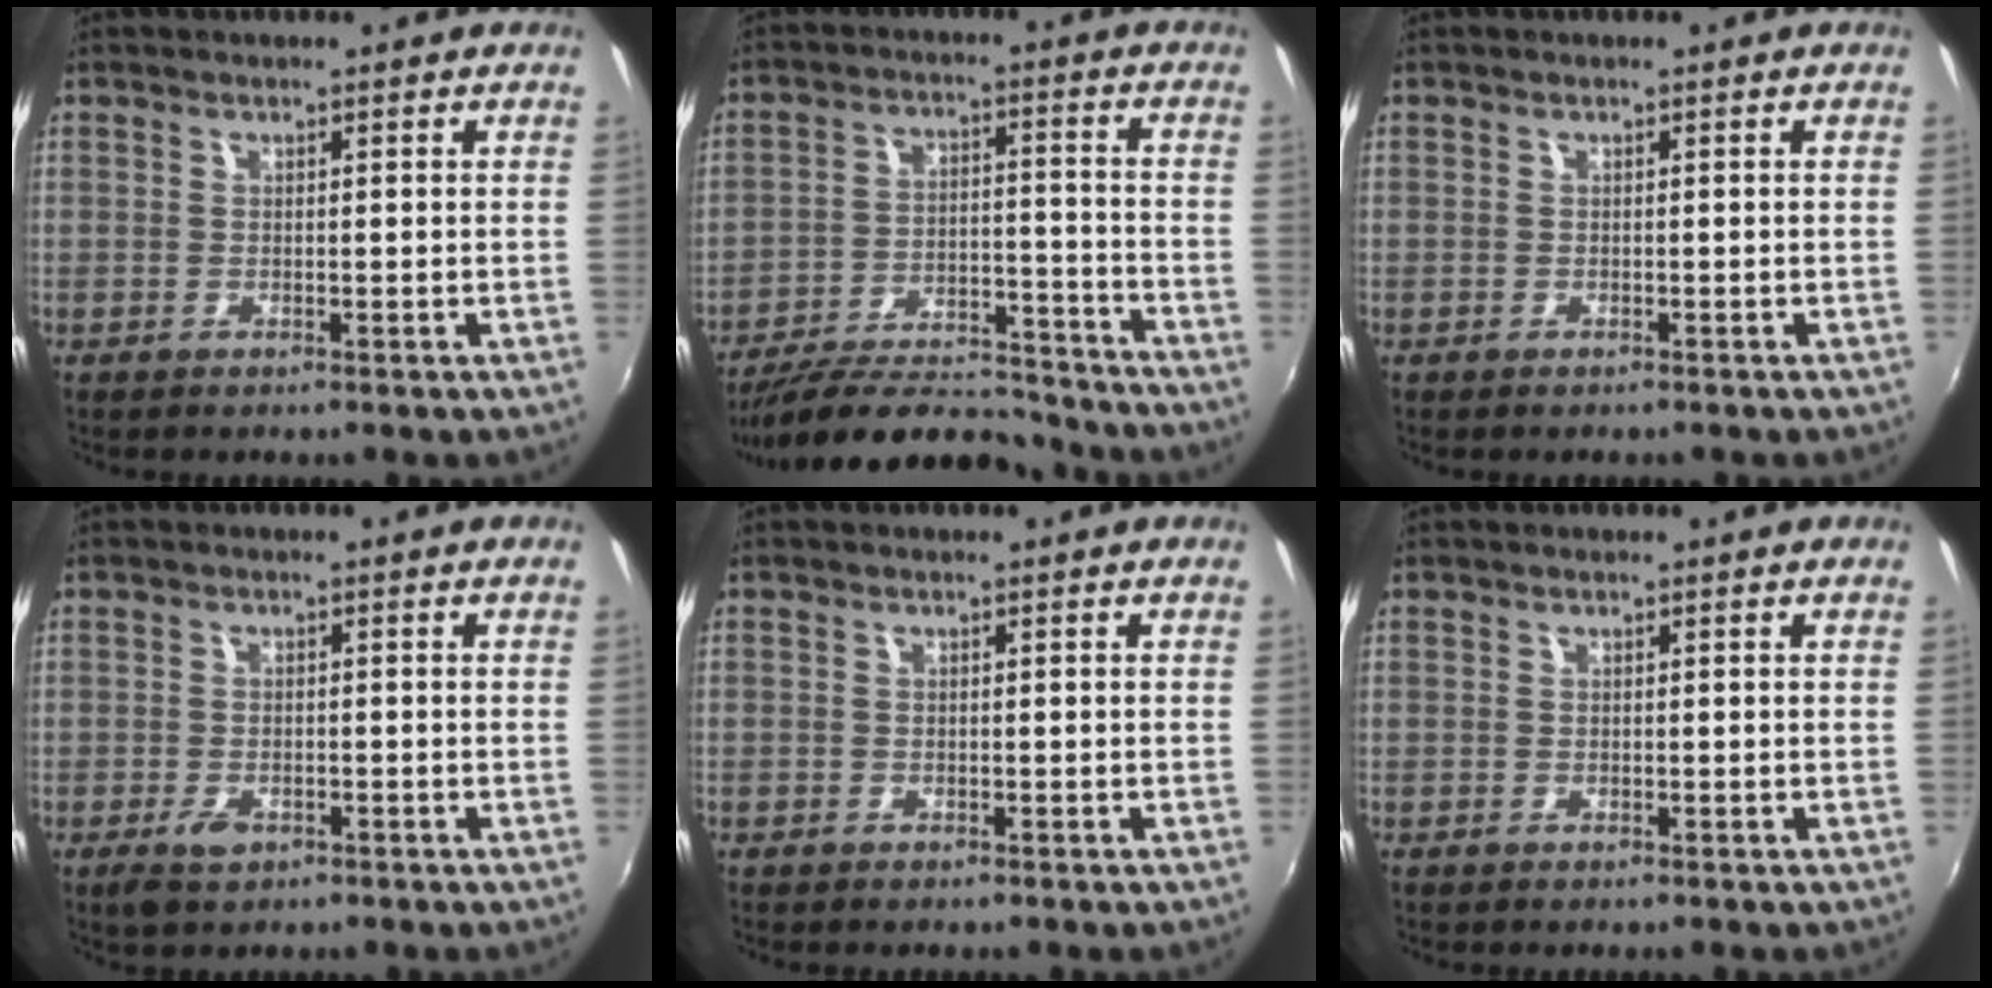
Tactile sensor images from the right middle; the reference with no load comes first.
{"total": 18.7, "force": [-16.9, 4.4, 6.6], "torque": [-0.132, 0.000, -0.246]}
{"total": 0.5, "force": [-0.5, 0.2, 0.1], "torque": [-0.002, -0.001, -0.007]}
{"total": 3.5, "force": [-2.1, 1.9, 2.1], "torque": [-0.047, -0.008, -0.036]}
{"total": 0.7, "force": [-0.5, 0.5, 0.0], "torque": [-0.003, 0.002, -0.009]}
{"total": 0.0}